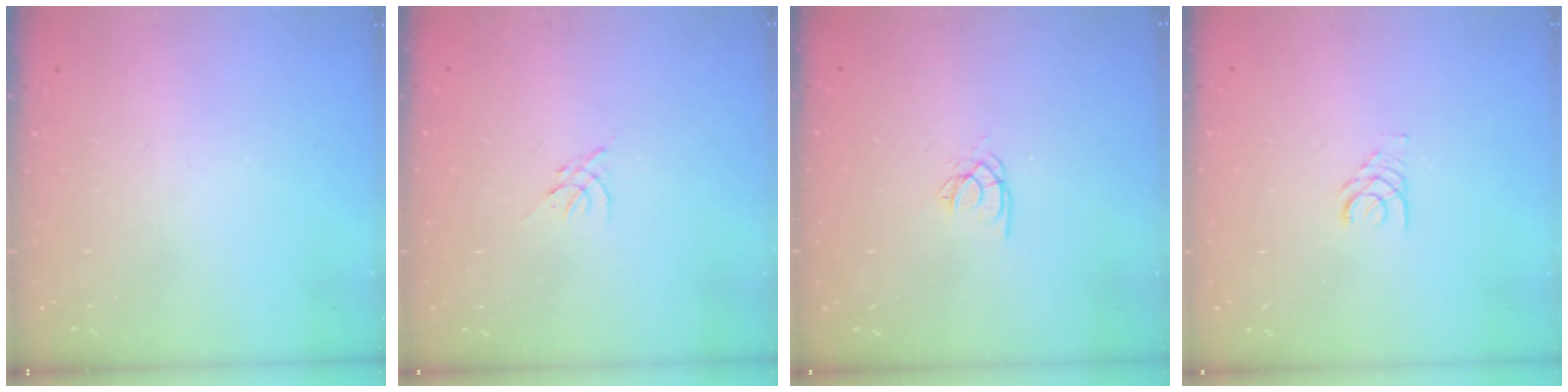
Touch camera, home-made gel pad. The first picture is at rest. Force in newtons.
{"total": 0.0}
{"total": 2.5, "press": 2.5, "slide": 0.1}
{"total": 1.7, "press": 1.7, "slide": 0.2}